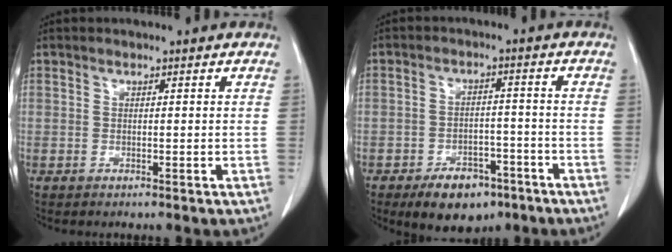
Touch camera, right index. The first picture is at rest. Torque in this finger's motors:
{"motor_torque": [-0.15, -0.14, 0.07, 0.00]}